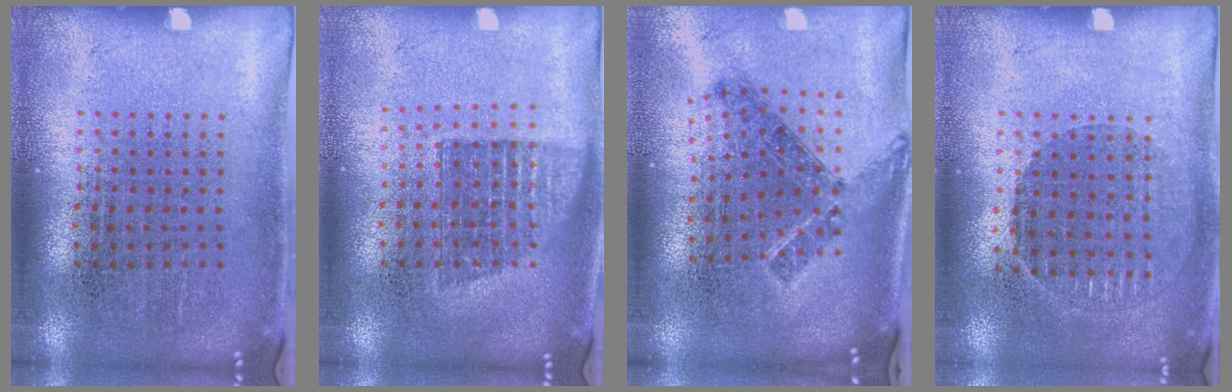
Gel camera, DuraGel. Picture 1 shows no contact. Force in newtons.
{"total": 1.3, "press": 1.1, "slide": 0.6}
{"total": 1.1, "press": 0.9, "slide": 0.7}
{"total": 1.0, "press": 0.9, "slide": 0.4}